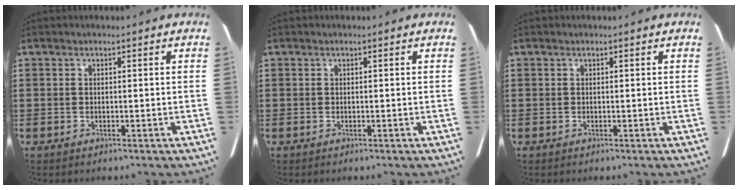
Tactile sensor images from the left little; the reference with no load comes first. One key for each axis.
{"total": 0.0}
{"total": 0.0}